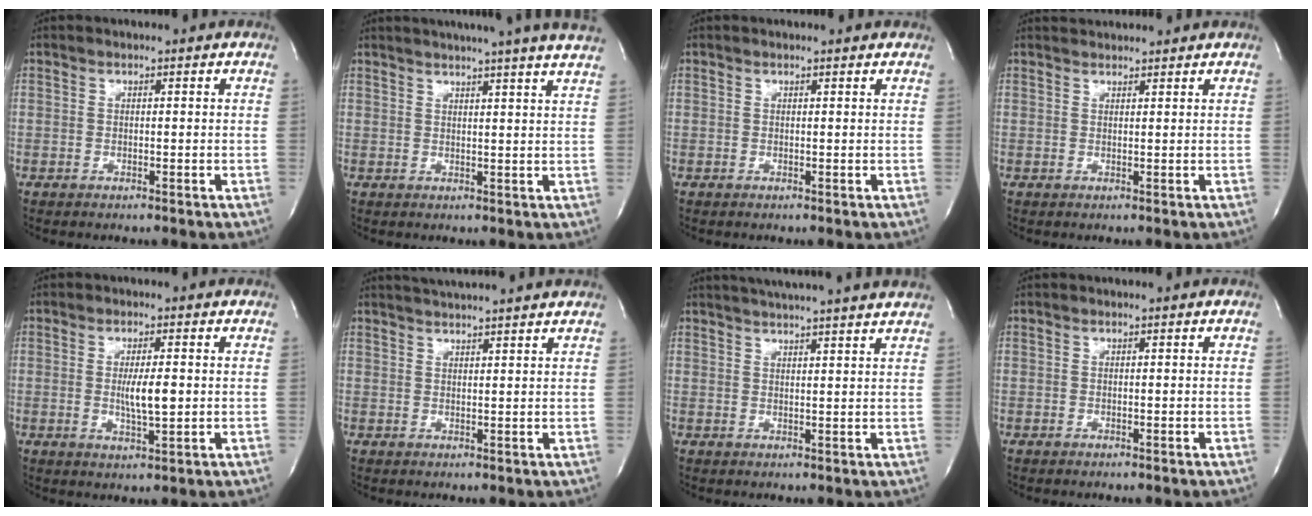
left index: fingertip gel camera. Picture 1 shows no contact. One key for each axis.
{"total": 15.7, "fx": 13.8, "fy": -1.1, "fz": 7.5, "tx": -0.122, "ty": -0.010, "tz": 0.162}
{"total": 1.8, "fx": 1.8, "fy": 0.4, "fz": 0.3, "tx": -0.014, "ty": 0.006, "tz": 0.014}
{"total": 3.4, "fx": 3.4, "fy": 0.4, "fz": 0.2, "tx": -0.010, "ty": 0.027, "tz": 0.050}
{"total": 4.7, "fx": 0.1, "fy": 0.8, "fz": 4.6, "tx": -0.083, "ty": -0.006, "tz": 0.003}
{"total": 9.1, "fx": 8.5, "fy": -0.5, "fz": 3.4, "tx": -0.060, "ty": 0.026, "tz": 0.111}
{"total": 15.9, "fx": 14.4, "fy": -0.3, "fz": 6.7, "tx": -0.116, "ty": 0.008, "tz": 0.186}
{"total": 0.0}